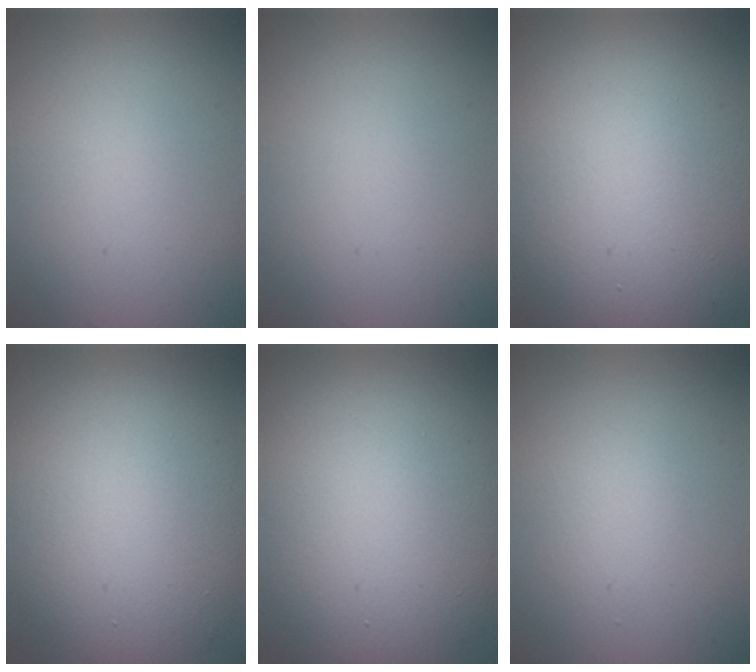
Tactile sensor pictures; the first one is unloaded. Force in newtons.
{"total": 0.0}
{"total": 17.2, "press": 17.2, "slide": 1.1}
{"total": 12.6, "press": 12.6, "slide": 0.7}
{"total": 15.6, "press": 15.6, "slide": 1.0}
{"total": 1.3, "press": 1.2, "slide": 0.1}